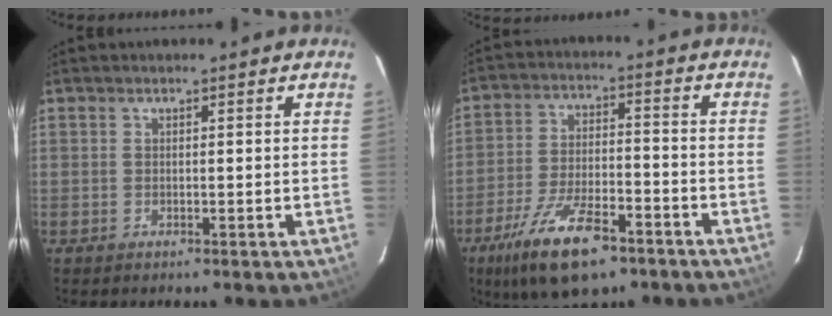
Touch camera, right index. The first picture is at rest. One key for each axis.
{"total": 15.0, "fx": -9.6, "fy": 5.4, "fz": 10.2, "tx": -0.212, "ty": -0.022, "tz": -0.167}